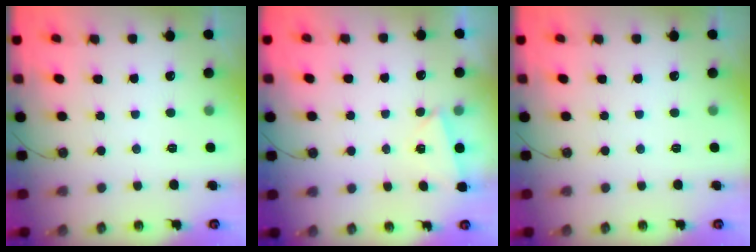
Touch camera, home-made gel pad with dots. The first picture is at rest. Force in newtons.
{"total": 2.7, "press": 1.7, "slide": 2.1}
{"total": 0.0}